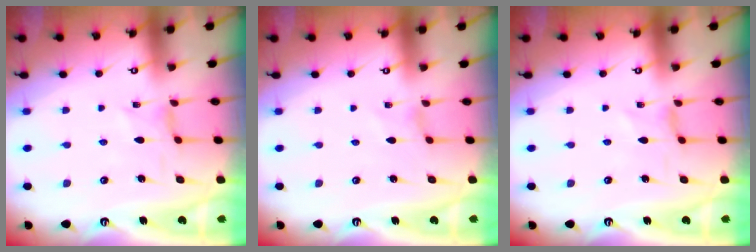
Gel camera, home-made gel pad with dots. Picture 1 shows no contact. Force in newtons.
{"total": 0.7, "press": 0.6, "slide": 0.1}
{"total": 0.0}